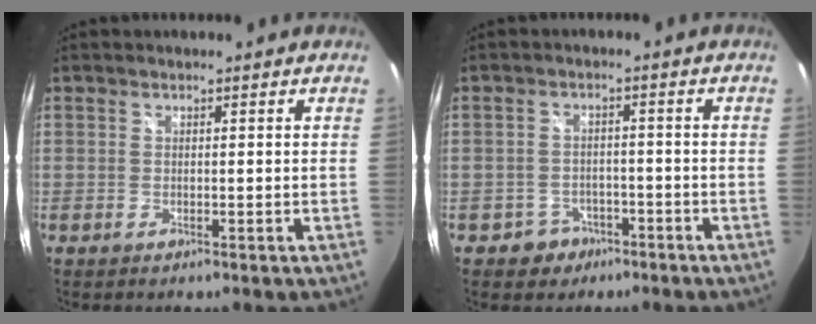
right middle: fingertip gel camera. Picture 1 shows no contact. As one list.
[{"total": 4.7, "force": [-2.9, 3.7, 0.5], "torque": [-0.023, 0.016, -0.035]}]